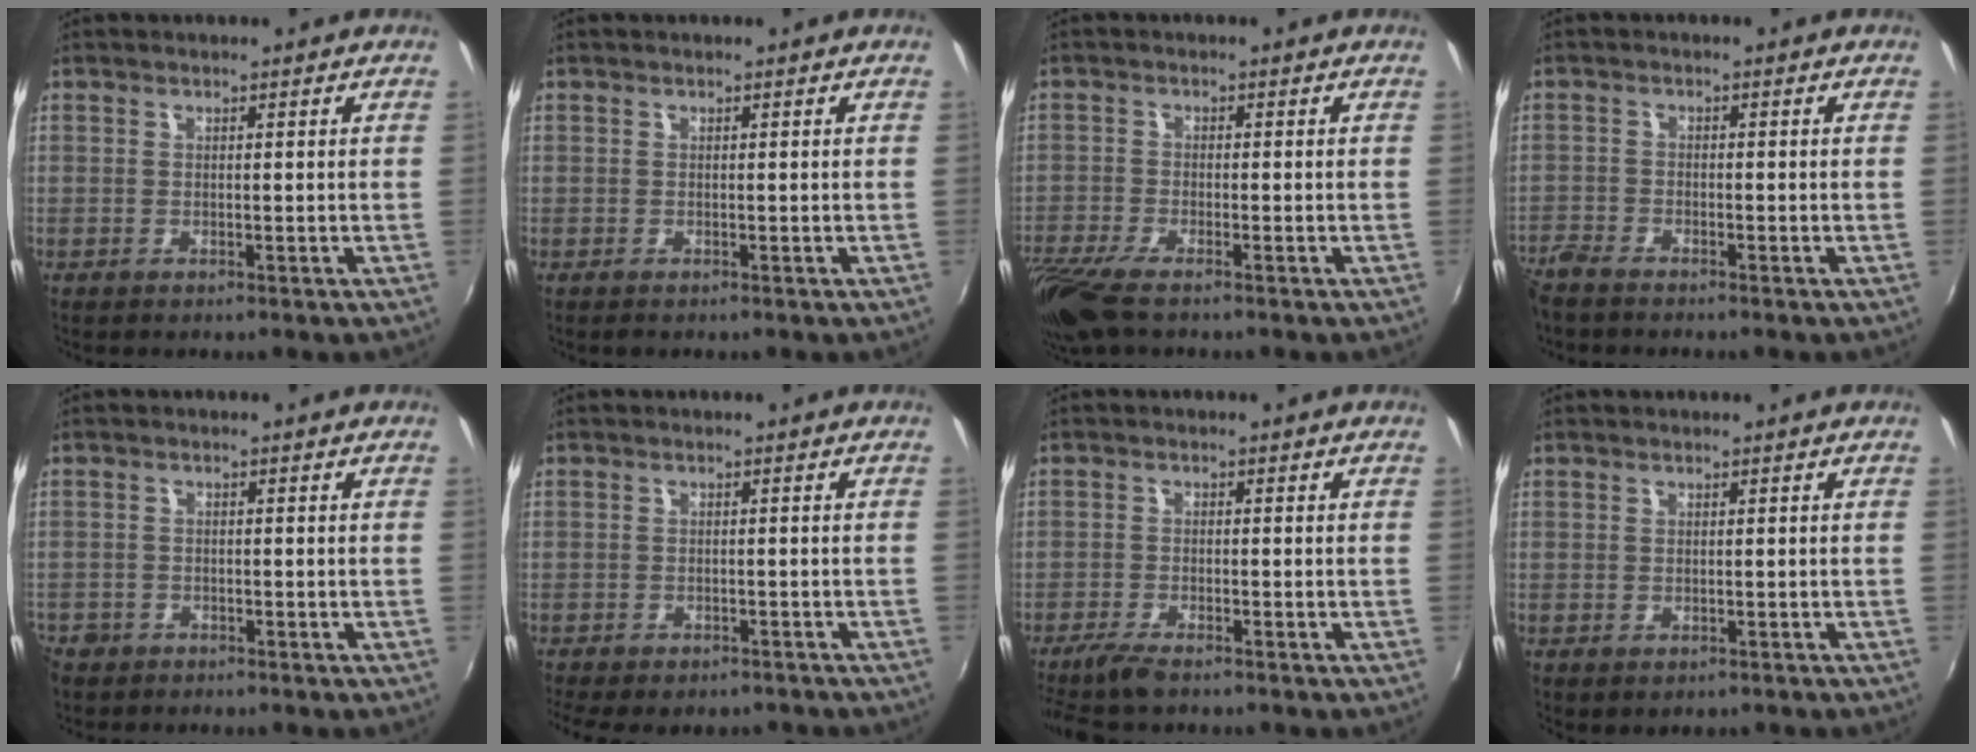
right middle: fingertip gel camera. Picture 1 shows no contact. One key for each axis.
{"total": 0.0}
{"total": 9.9, "fx": -7.3, "fy": 2.4, "fz": 6.2, "tx": -0.153, "ty": -0.046, "tz": -0.140}
{"total": 5.0, "fx": -4.5, "fy": 1.2, "fz": 1.8, "tx": -0.052, "ty": -0.020, "tz": -0.091}
{"total": 4.4, "fx": -2.8, "fy": 3.3, "fz": 1.0, "tx": -0.040, "ty": -0.003, "tz": -0.051}
{"total": 8.4, "fx": -7.0, "fy": 2.6, "fz": 3.9, "tx": -0.091, "ty": -0.029, "tz": -0.102}
{"total": 4.9, "fx": -4.2, "fy": 0.8, "fz": 2.5, "tx": -0.071, "ty": -0.016, "tz": -0.082}
{"total": 0.9, "fx": -0.3, "fy": 0.6, "fz": 0.6, "tx": -0.012, "ty": -0.003, "tz": -0.002}